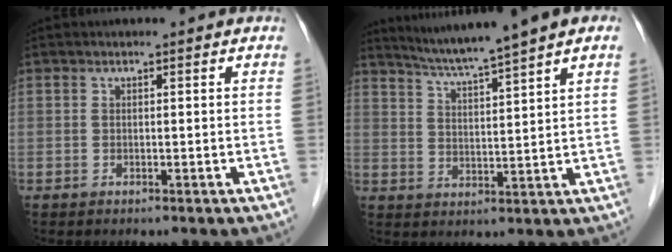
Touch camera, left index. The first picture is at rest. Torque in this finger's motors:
{"motor_torque": [0.19, -0.50, 0.15, 0.06]}